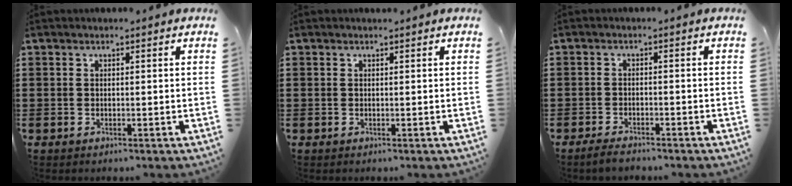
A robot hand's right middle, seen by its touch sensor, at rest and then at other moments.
{"total": 0.0}
{"total": 2.0, "force": [-1.9, 0.3, 0.6], "torque": [-0.019, 0.001, -0.039]}